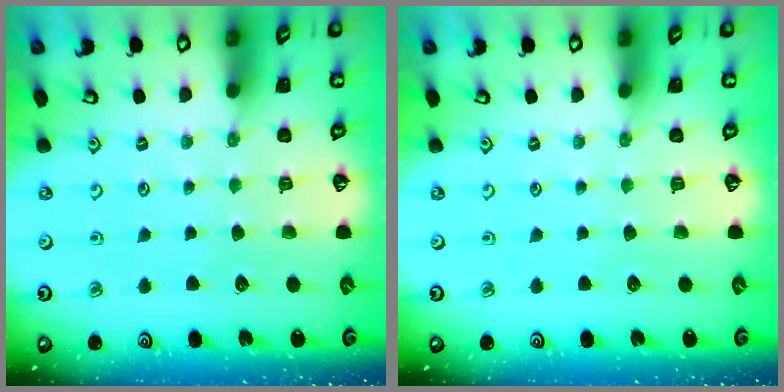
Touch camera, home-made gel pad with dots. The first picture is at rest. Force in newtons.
{"total": 0.0}